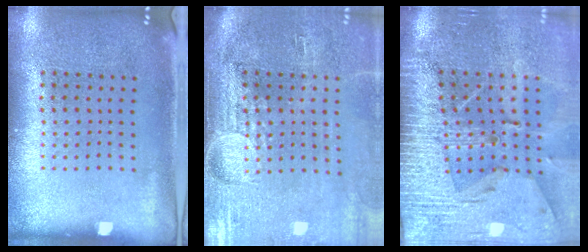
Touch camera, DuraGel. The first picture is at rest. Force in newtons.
{"total": 4.5, "press": 3.8, "slide": 2.5}
{"total": 4.1, "press": 3.5, "slide": 2.2}